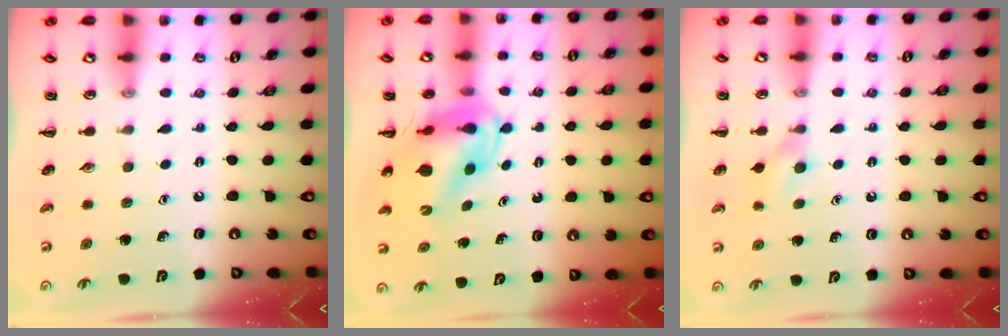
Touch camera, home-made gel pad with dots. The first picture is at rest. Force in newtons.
{"total": 9.0, "press": 8.5, "slide": 2.9}
{"total": 4.0, "press": 3.7, "slide": 1.4}